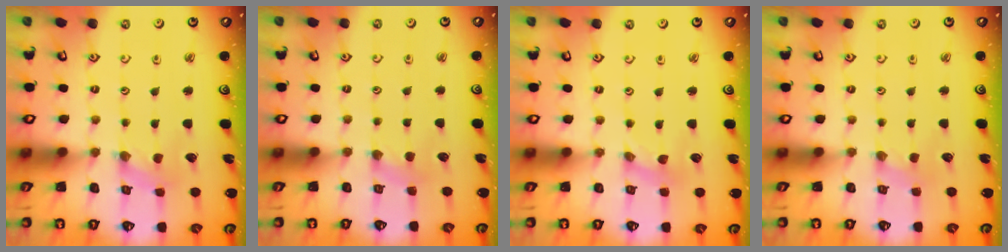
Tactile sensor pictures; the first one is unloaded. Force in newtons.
{"total": 2.9, "press": 2.8, "slide": 0.6}
{"total": 0.0}
{"total": 0.0}